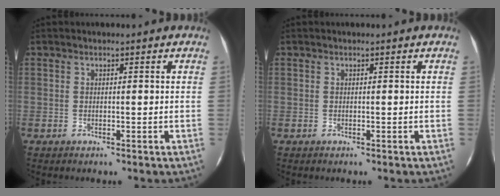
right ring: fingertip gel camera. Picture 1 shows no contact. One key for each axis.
{"total": 0.0}